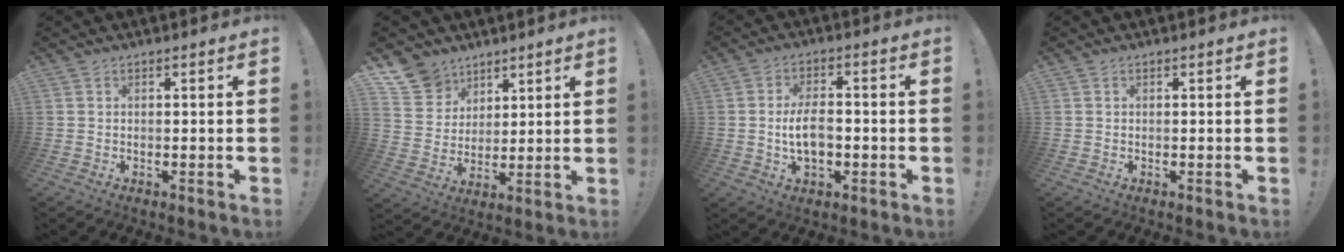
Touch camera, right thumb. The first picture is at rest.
{"total": 11.0, "force": [7.5, 7.7, 2.1], "torque": [-0.045, -0.054, 0.152]}
{"total": 8.3, "force": [-1.4, 4.8, 6.6], "torque": [-0.109, 0.003, -0.028]}
{"total": 0.0}